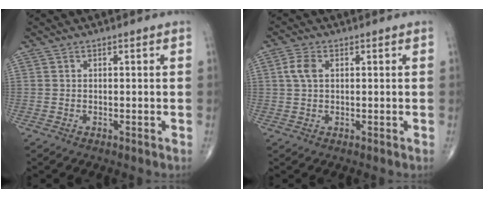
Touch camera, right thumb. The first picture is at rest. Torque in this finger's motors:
{"motor_torque": [-0.10, 0.08, 0.39, 0.09, 0.03]}